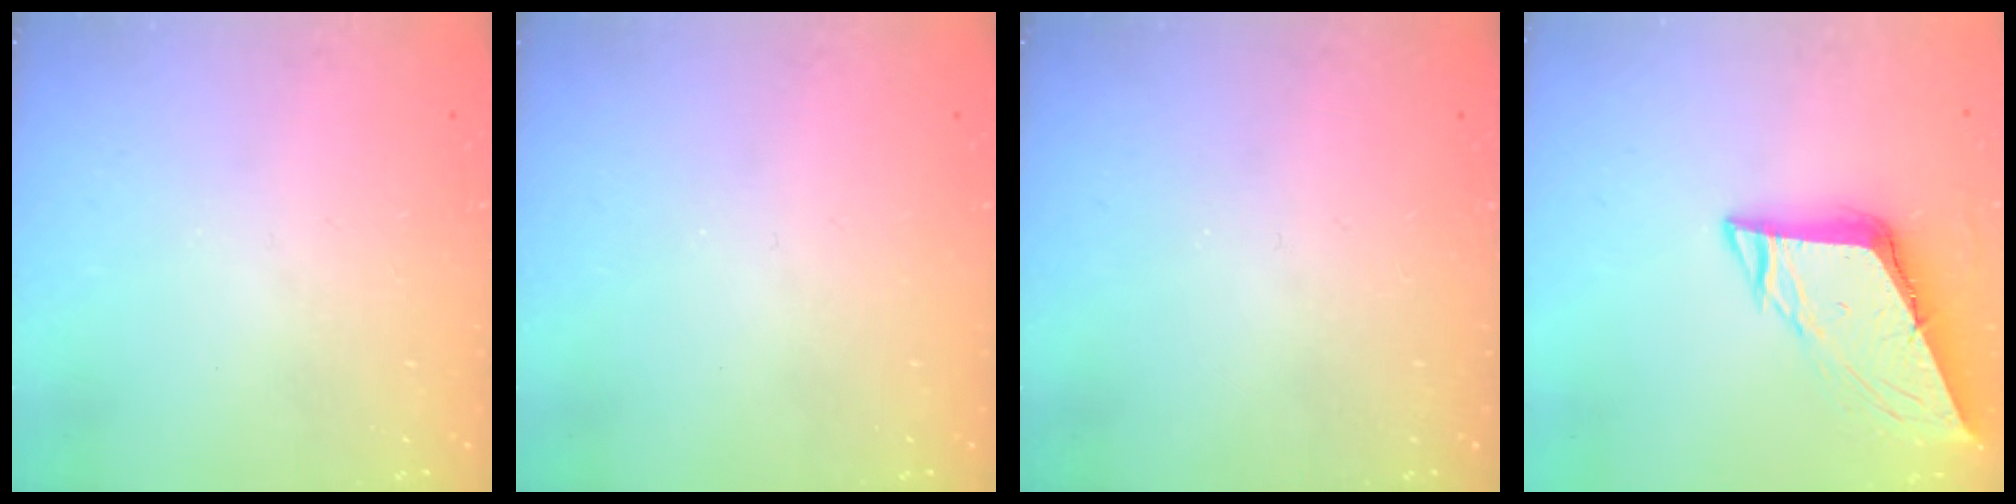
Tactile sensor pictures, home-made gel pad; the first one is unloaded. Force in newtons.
{"total": 0.0}
{"total": 0.0}
{"total": 8.9, "press": 8.9, "slide": 1.0}